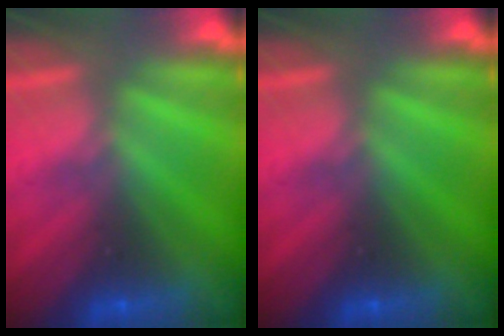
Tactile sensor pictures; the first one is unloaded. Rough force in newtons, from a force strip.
{"total": 0.0}